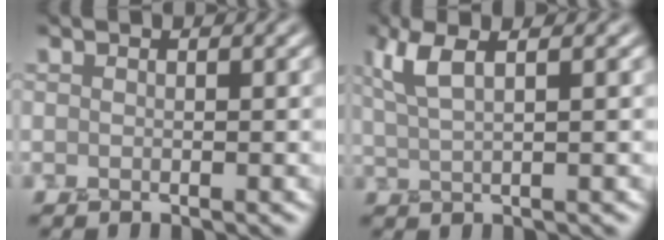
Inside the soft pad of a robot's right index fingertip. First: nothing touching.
{"total": 3.5, "force": [1.7, 1.1, 2.9], "torque": [-0.053, 0.008, 0.032]}